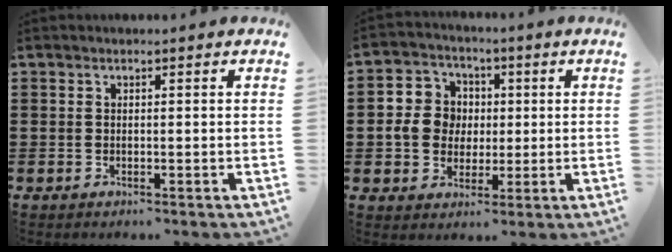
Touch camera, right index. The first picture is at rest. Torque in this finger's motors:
{"motor_torque": [1.14, 0.58, 0.24, 0.07]}